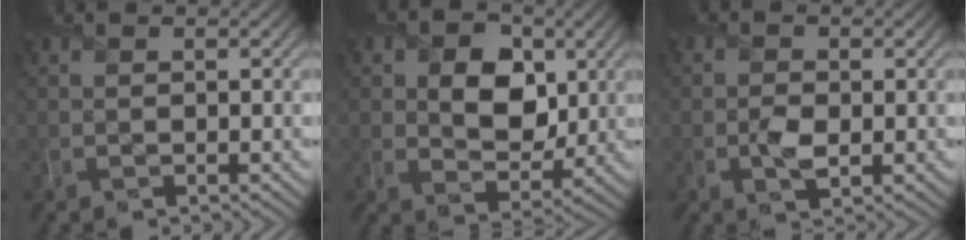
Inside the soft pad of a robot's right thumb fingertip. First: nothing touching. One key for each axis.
{"total": 7.8, "fx": 2.0, "fy": 5.6, "fz": 5.1, "tx": -0.095, "ty": 0.001, "tz": 0.026}
{"total": 2.5, "fx": -0.6, "fy": 1.7, "fz": 1.8, "tx": -0.036, "ty": -0.006, "tz": -0.011}